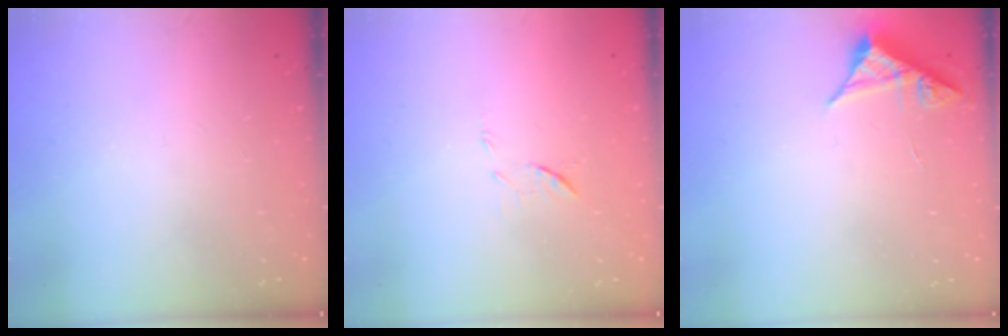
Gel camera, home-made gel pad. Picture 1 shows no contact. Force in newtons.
{"total": 6.7, "press": 6.6, "slide": 1.1}
{"total": 5.3, "press": 5.2, "slide": 0.6}